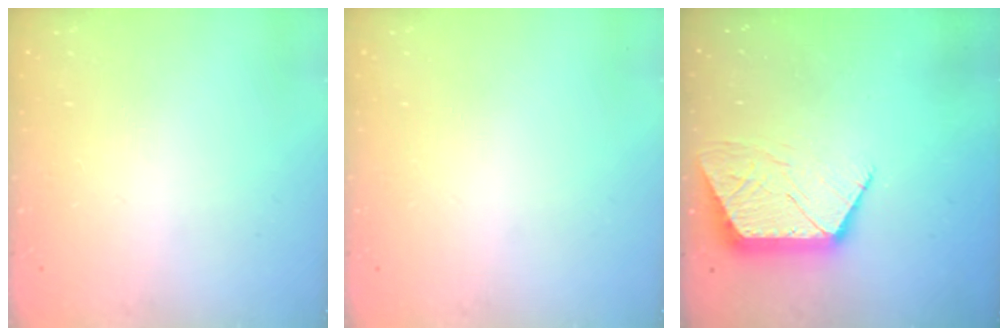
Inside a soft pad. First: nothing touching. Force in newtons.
{"total": 0.0}
{"total": 10.3, "press": 10.3, "slide": 0.7}